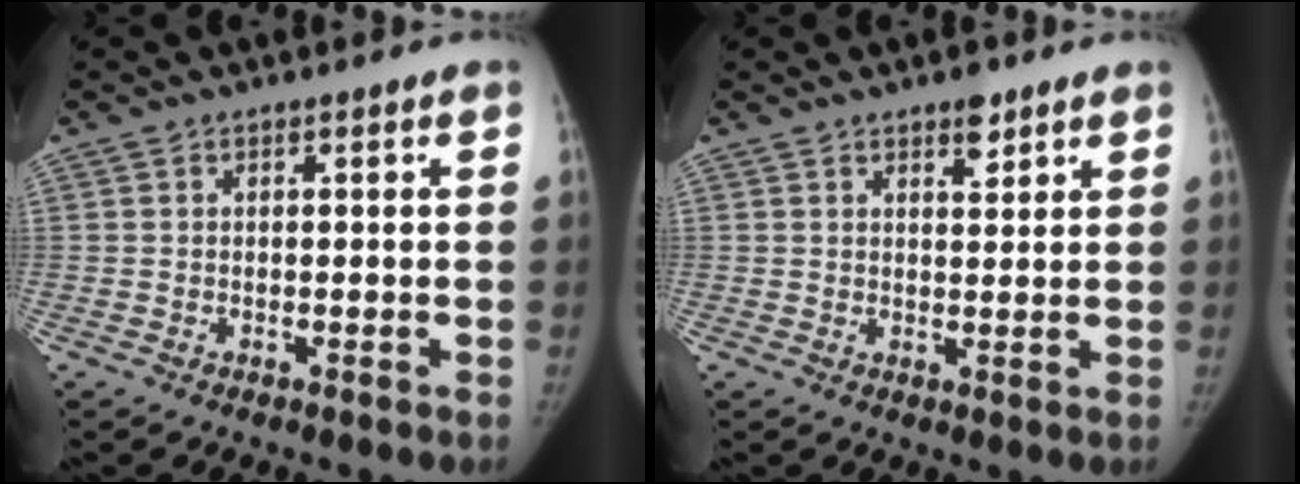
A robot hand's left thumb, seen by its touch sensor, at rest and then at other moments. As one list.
[{"total": 3.4, "force": [2.4, 1.4, 2.0], "torque": [-0.018, -0.014, 0.035]}]